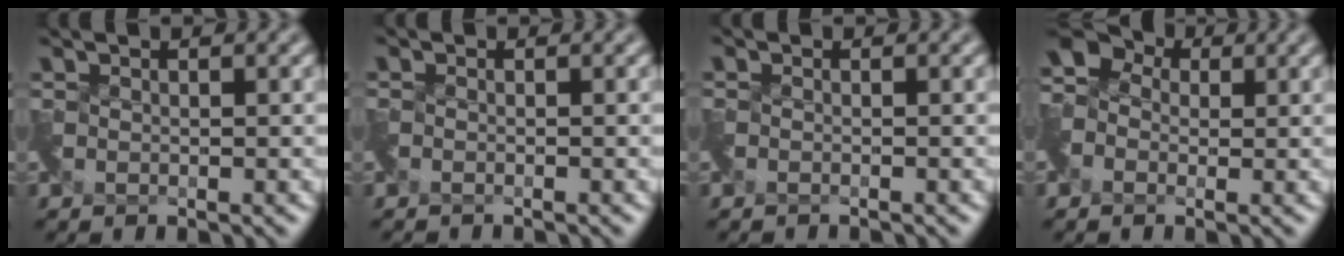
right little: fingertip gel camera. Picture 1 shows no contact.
{"total": 1.4, "force": [-1.3, -0.2, -0.5], "torque": [0.009, -0.015, -0.027]}
{"total": 1.3, "force": [-1.2, -0.2, -0.5], "torque": [0.009, -0.015, -0.026]}
{"total": 2.8, "force": [-1.0, 2.6, 0.5], "torque": [-0.018, -0.002, -0.015]}